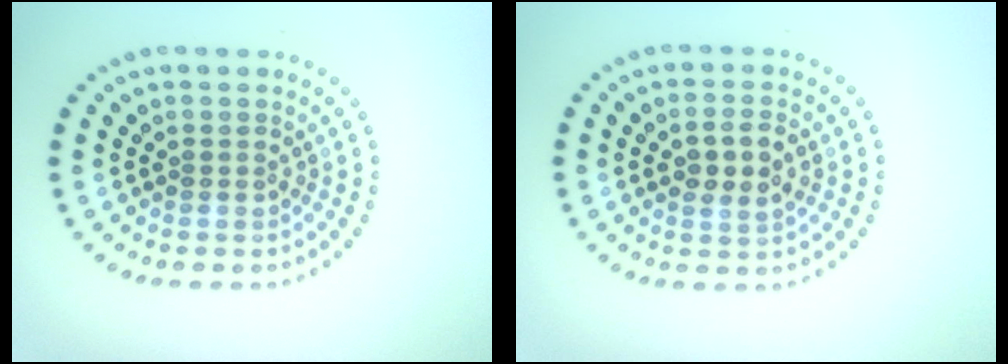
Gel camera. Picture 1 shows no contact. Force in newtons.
{"total": 3.0, "press": 2.9, "slide": 0.4}